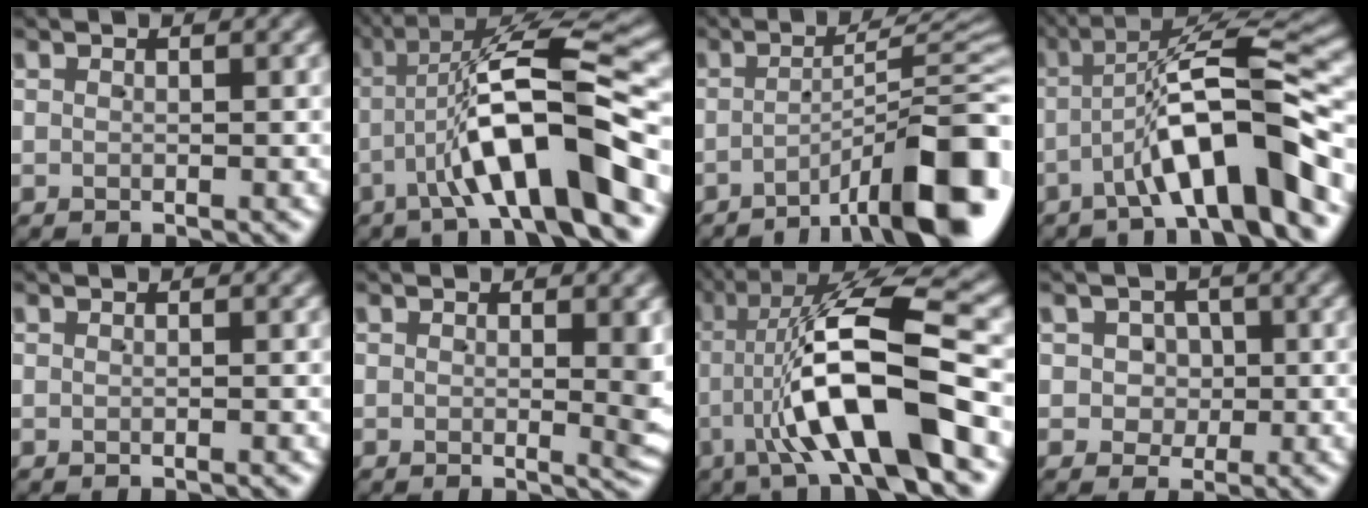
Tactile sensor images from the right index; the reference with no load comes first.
{"total": 10.8, "force": [-1.4, 3.5, 10.1], "torque": [-0.158, 0.007, -0.018]}
{"total": 9.1, "force": [-4.2, 2.1, 7.9], "torque": [-0.083, 0.015, -0.066]}
{"total": 8.3, "force": [-2.1, 1.9, 7.8], "torque": [-0.108, 0.016, -0.036]}
{"total": 0.0}
{"total": 2.0, "force": [0.3, 0.4, 1.9], "torque": [-0.017, -0.009, 0.007]}
{"total": 12.0, "force": [-0.7, 3.3, 11.5], "torque": [-0.195, 0.009, -0.010]}
{"total": 3.7, "force": [-0.1, 3.5, 1.2], "torque": [-0.010, -0.007, -0.001]}